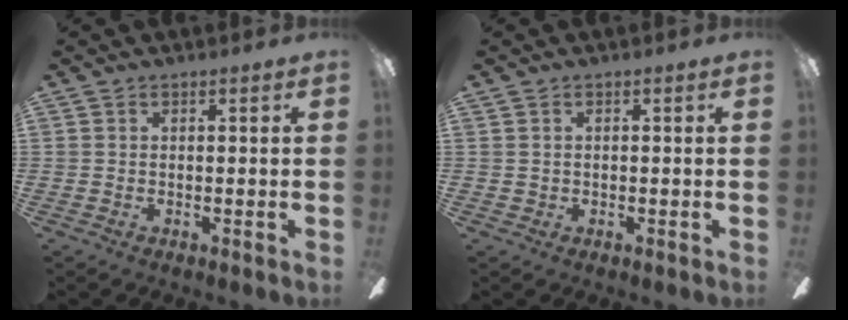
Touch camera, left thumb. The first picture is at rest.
{"total": 0.7, "force": [0.1, 0.6, 0.0], "torque": [0.000, 0.006, 0.001]}